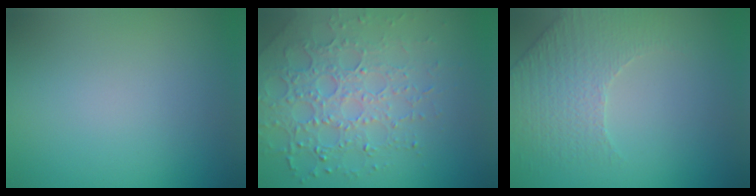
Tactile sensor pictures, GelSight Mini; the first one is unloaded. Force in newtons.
{"total": 6.2, "press": 4.7, "slide": 4.0}
{"total": 2.6, "press": 2.4, "slide": 1.0}